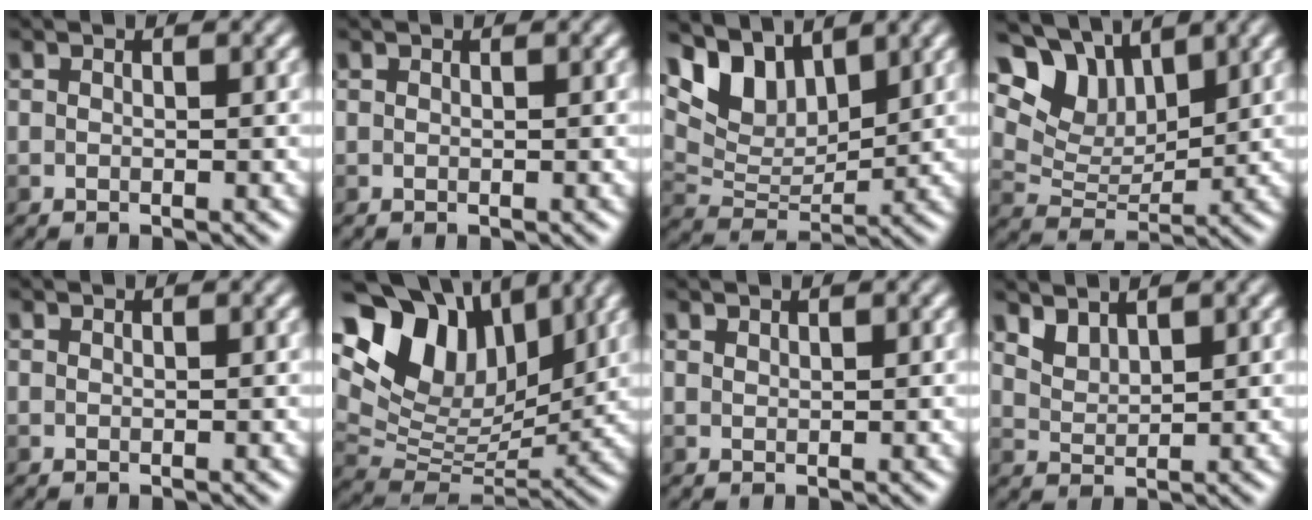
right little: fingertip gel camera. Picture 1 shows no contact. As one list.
[{"total": 0.0}, {"total": 6.7, "force": [4.6, 3.2, 3.6], "torque": [-0.071, 0.000, 0.087]}, {"total": 7.8, "force": [5.4, 4.1, 3.9], "torque": [-0.081, 0.003, 0.096]}, {"total": 0.0}, {"total": 12.5, "force": [6.3, 7.6, 7.7], "torque": [-0.150, 0.032, 0.113]}, {"total": 0.6, "force": [0.6, 0.2, 0.0], "torque": [0.000, 0.002, 0.012]}, {"total": 1.8, "force": [1.7, 0.5, 0.4], "torque": [-0.016, -0.008, 0.045]}]